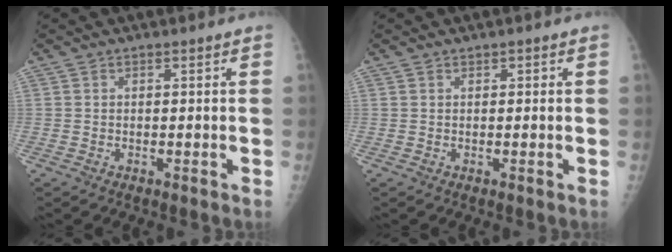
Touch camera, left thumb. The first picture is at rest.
{"total": 0.5, "force": [0.3, 0.4, 0.2], "torque": [0.005, 0.001, 0.002]}